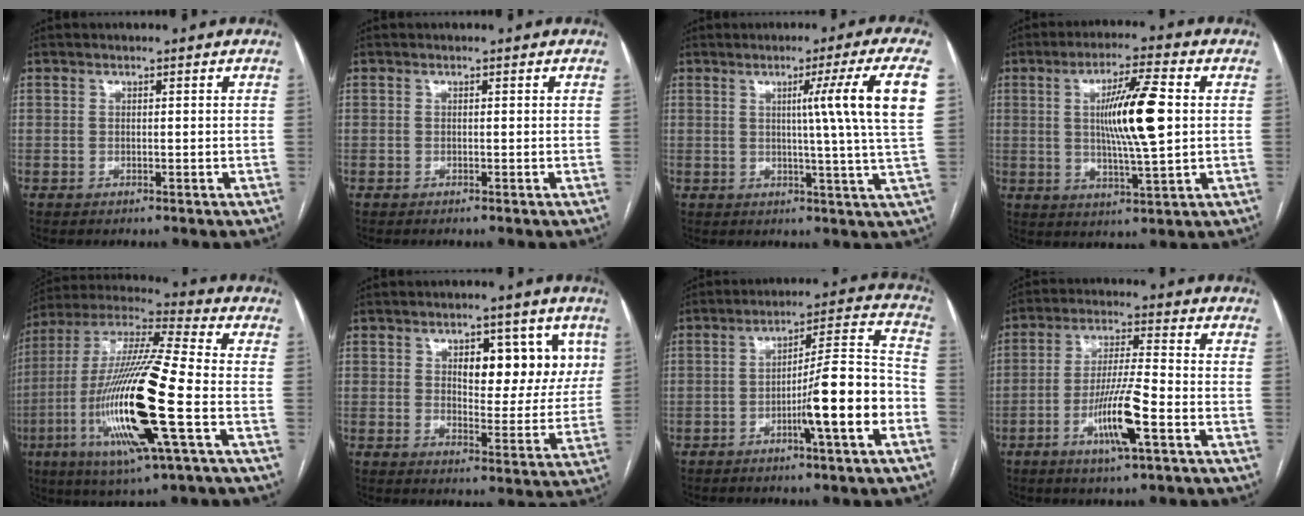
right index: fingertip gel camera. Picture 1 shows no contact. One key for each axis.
{"total": 0.0}
{"total": 11.1, "fx": 2.9, "fy": -3.1, "fz": 10.3, "tx": -0.139, "ty": -0.007, "tz": 0.043}
{"total": 11.5, "fx": 1.5, "fy": 0.6, "fz": 11.4, "tx": -0.198, "ty": -0.002, "tz": 0.025}
{"total": 21.8, "fx": -5.9, "fy": 1.4, "fz": 21.0, "tx": -0.444, "ty": -0.026, "tz": -0.114}
{"total": 9.6, "fx": 3.7, "fy": 4.7, "fz": 7.6, "tx": -0.086, "ty": 0.012, "tz": 0.051}
{"total": 12.5, "fx": -4.7, "fy": 0.1, "fz": 11.5, "tx": -0.172, "ty": 0.013, "tz": -0.073}
{"total": 9.7, "fx": -3.9, "fy": 0.3, "fz": 8.9, "tx": -0.169, "ty": -0.009, "tz": -0.072}